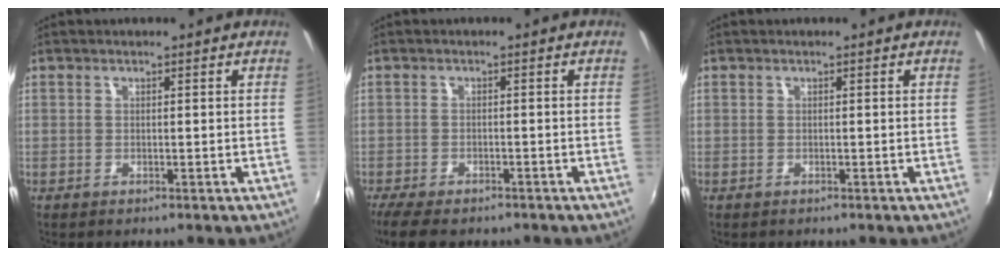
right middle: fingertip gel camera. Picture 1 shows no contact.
{"total": 8.2, "force": [-6.4, 2.8, 4.1], "torque": [-0.100, -0.032, -0.112]}
{"total": 0.0}